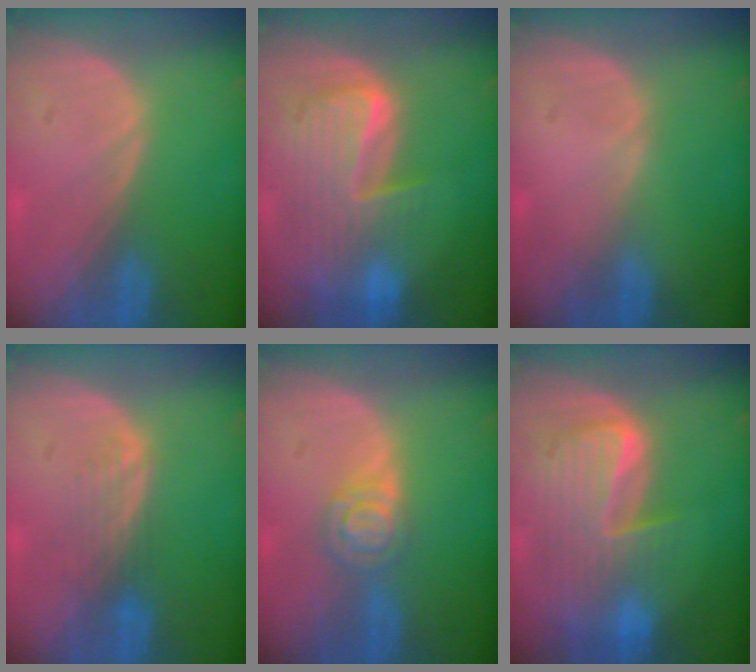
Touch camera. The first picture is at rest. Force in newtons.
{"total": 9.8, "press": 8.4, "slide": 5.0}
{"total": 0.0}
{"total": 3.3, "press": 2.8, "slide": 1.8}
{"total": 4.7, "press": 4.2, "slide": 2.1}
{"total": 9.8, "press": 8.4, "slide": 5.0}